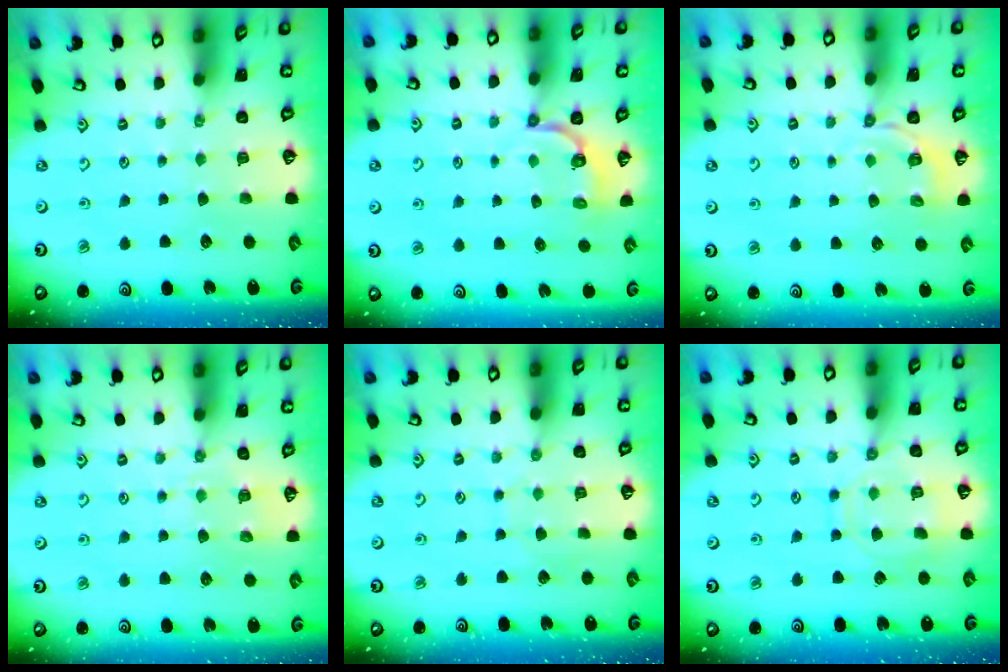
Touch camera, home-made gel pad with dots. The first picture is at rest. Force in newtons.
{"total": 4.2, "press": 3.2, "slide": 2.7}
{"total": 2.8, "press": 2.1, "slide": 1.8}
{"total": 6.3, "press": 6.3, "slide": 0.8}
{"total": 5.5, "press": 5.5, "slide": 0.5}
{"total": 10.9, "press": 10.9, "slide": 0.9}